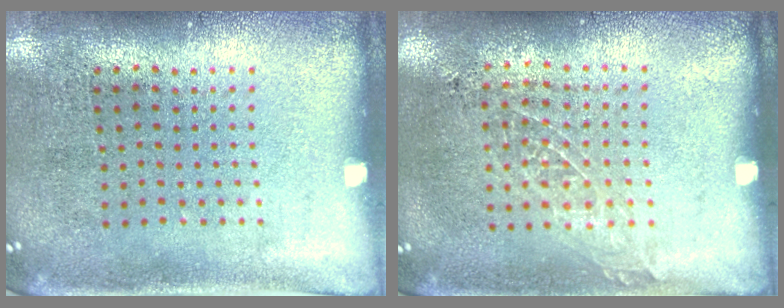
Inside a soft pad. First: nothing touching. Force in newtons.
{"total": 0.9, "press": 0.9, "slide": 0.1}